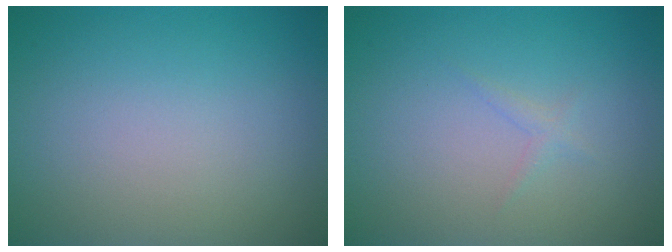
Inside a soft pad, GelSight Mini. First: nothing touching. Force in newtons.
{"total": 0.7, "press": 0.7, "slide": 0.0}